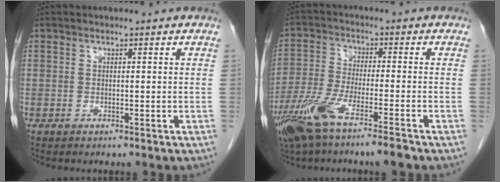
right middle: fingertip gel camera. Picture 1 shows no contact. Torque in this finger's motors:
{"motor_torque": [1.20, -0.93, 0.30, 0.11]}